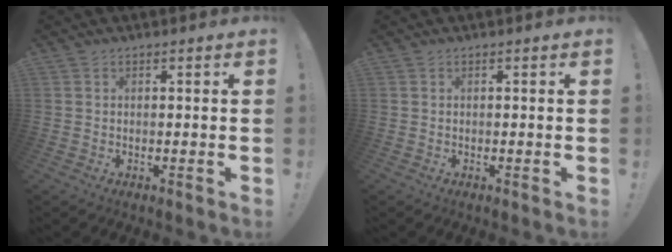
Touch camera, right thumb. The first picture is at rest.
{"total": 0.0}